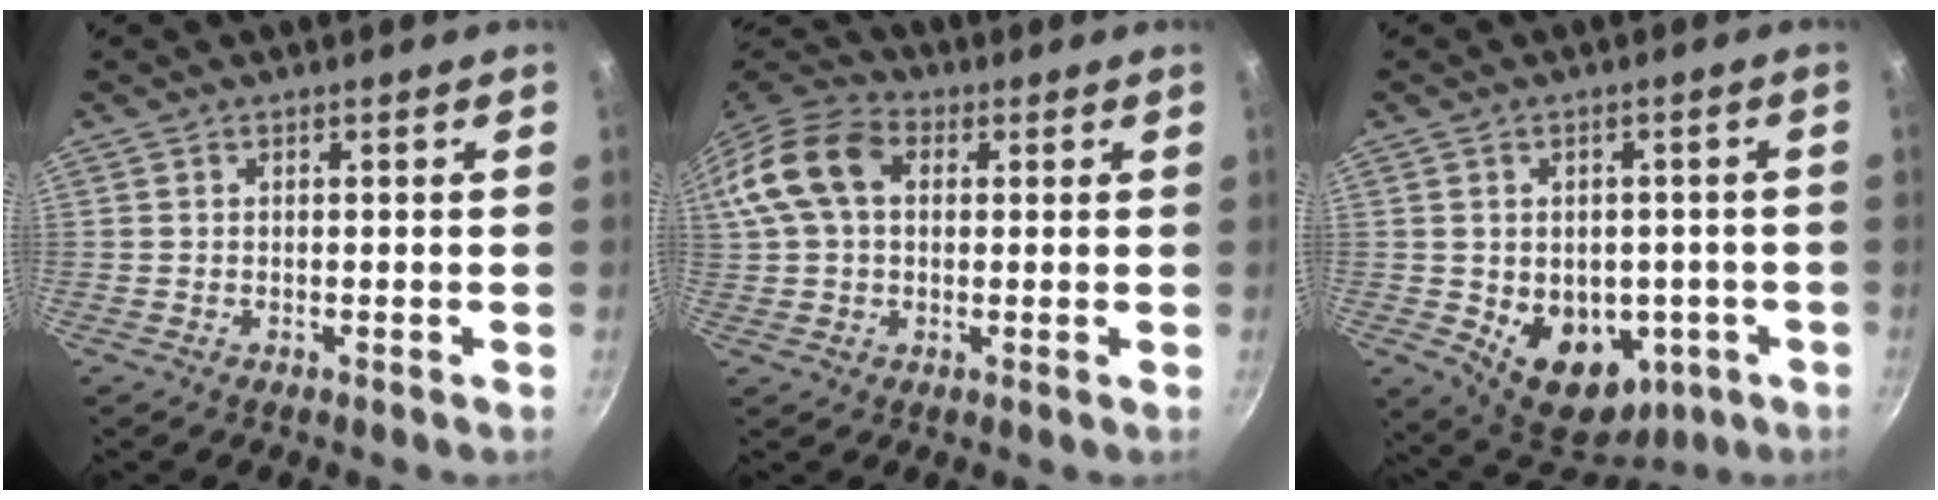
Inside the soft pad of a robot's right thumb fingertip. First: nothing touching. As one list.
[{"total": 14.0, "force": [3.0, 9.7, 9.7], "torque": [-0.177, 0.031, 0.038]}, {"total": 14.3, "force": [-3.2, 10.4, 9.2], "torque": [-0.095, -0.005, -0.021]}]